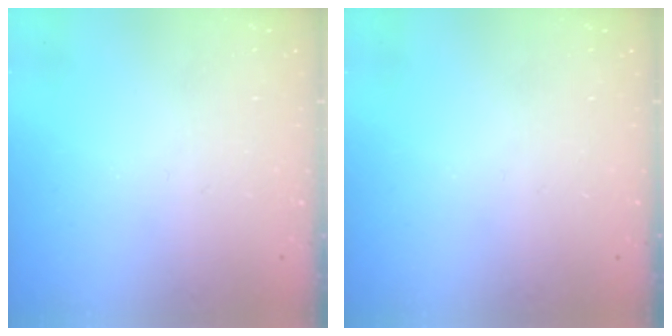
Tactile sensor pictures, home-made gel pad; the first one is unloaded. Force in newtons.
{"total": 0.0}